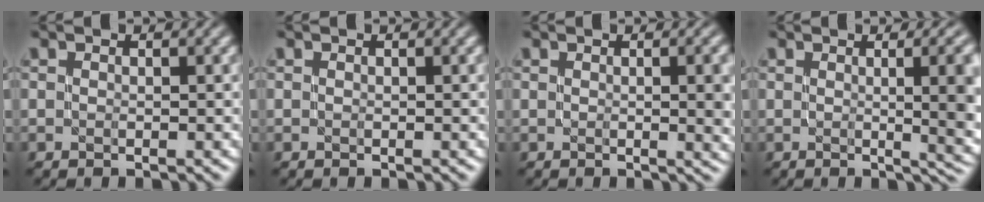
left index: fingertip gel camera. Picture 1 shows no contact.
{"total": 0.0}
{"total": 3.0, "force": [0.1, 0.7, 2.9], "torque": [-0.038, 0.001, 0.004]}
{"total": 9.6, "force": [0.6, 3.9, 8.7], "torque": [-0.051, 0.010, 0.008]}